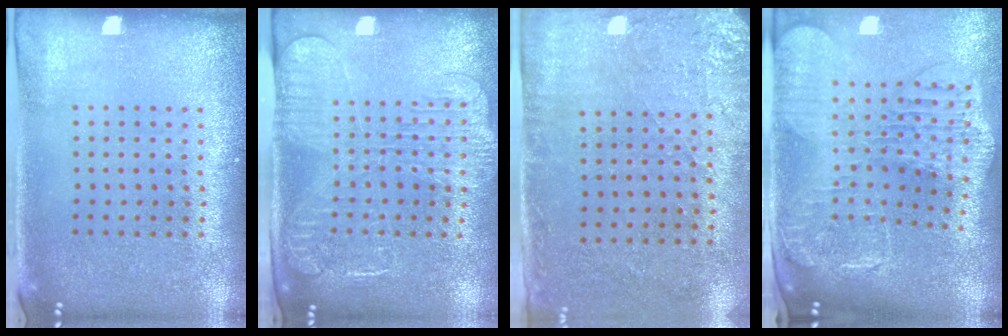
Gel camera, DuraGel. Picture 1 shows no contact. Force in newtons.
{"total": 2.5, "press": 2.0, "slide": 1.4}
{"total": 2.8, "press": 2.3, "slide": 1.6}
{"total": 2.9, "press": 2.5, "slide": 1.5}